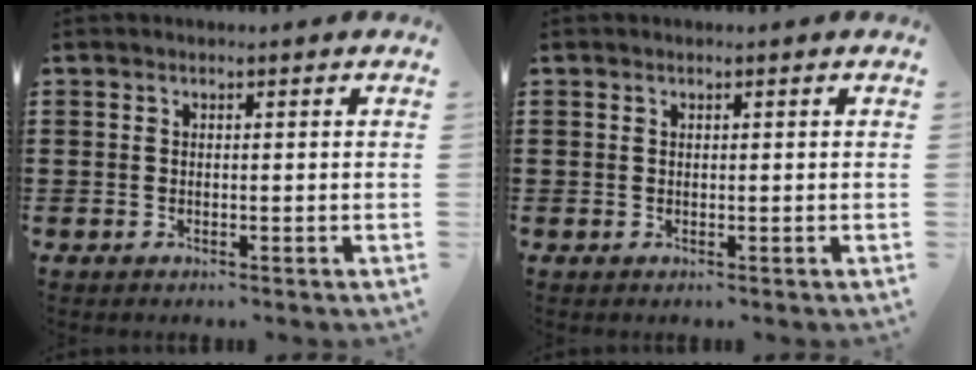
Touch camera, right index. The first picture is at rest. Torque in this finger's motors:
{"motor_torque": [-0.06, -0.02, 0.01, 0.00]}